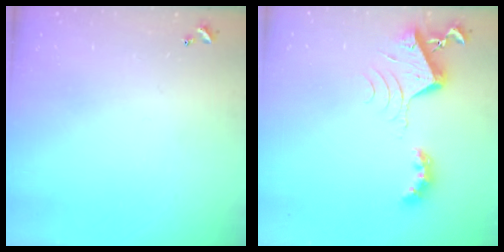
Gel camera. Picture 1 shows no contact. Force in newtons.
{"total": 7.8, "press": 7.7, "slide": 1.1}